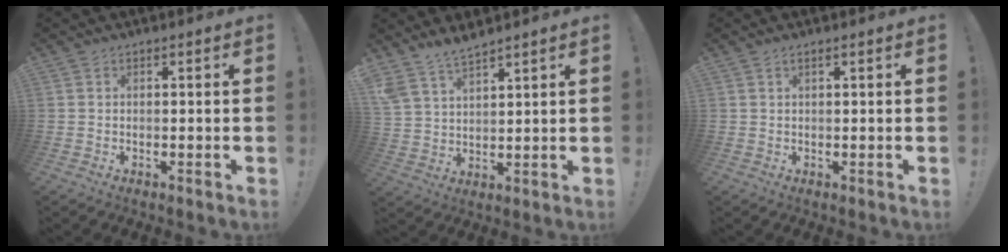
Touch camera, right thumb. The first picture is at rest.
{"total": 6.9, "force": [6.4, 1.6, 1.9], "torque": [-0.047, -0.038, 0.126]}
{"total": 1.1, "force": [0.7, -0.1, 0.9], "torque": [-0.021, 0.000, 0.012]}